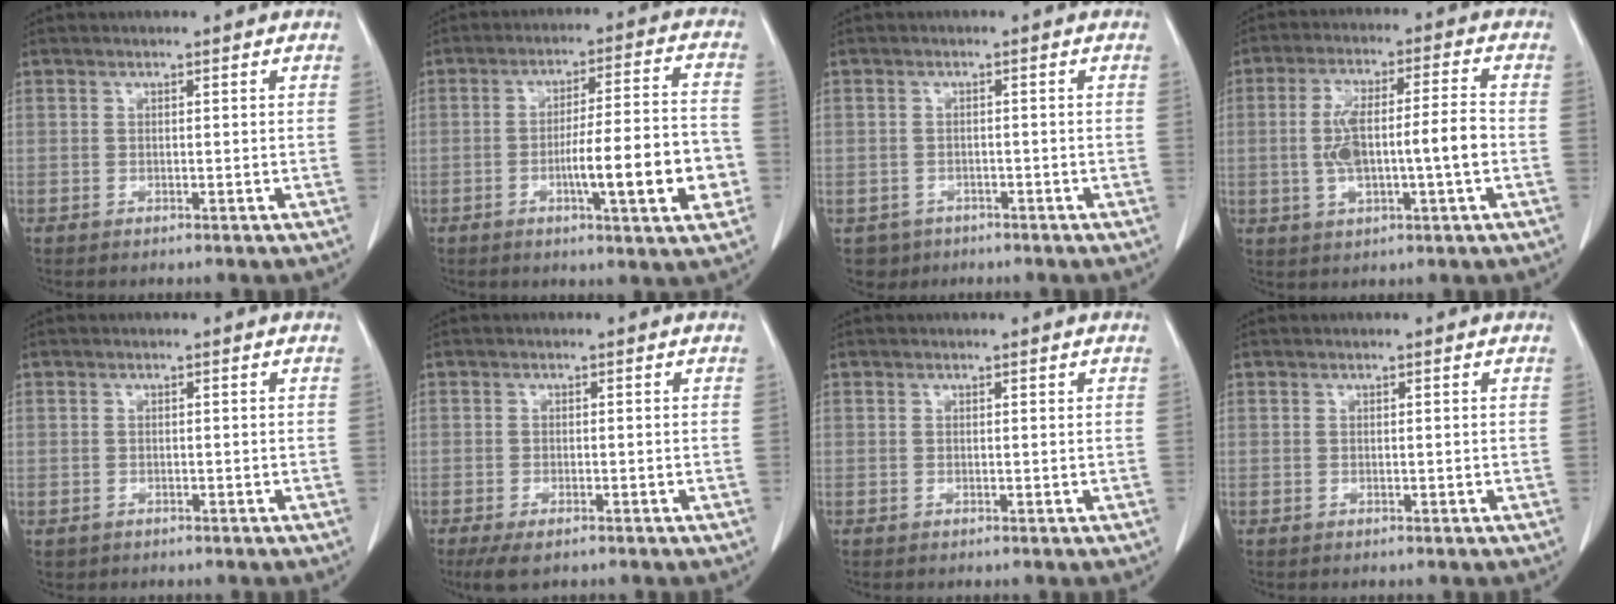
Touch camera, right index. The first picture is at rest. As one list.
[{"total": 13.3, "force": [-3.8, 1.2, 12.7], "torque": [-0.192, 0.006, -0.057]}, {"total": 3.5, "force": [-2.0, 2.9, -0.1], "torque": [0.006, 0.009, -0.027]}, {"total": 10.5, "force": [-1.2, 1.7, 10.3], "torque": [-0.194, 0.018, -0.020]}, {"total": 1.0, "force": [-0.3, 0.9, 0.0], "torque": [-0.005, 0.005, 0.001]}, {"total": 3.5, "force": [-2.3, 1.2, 2.4], "torque": [-0.043, -0.008, -0.032]}, {"total": 0.0}, {"total": 0.0}]